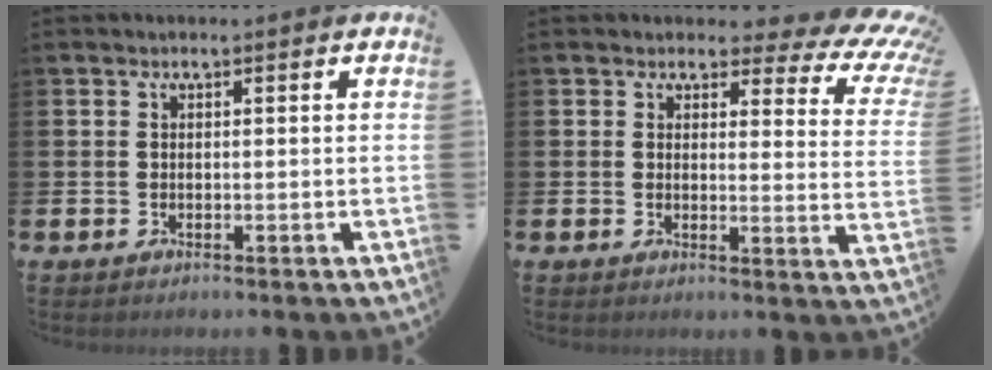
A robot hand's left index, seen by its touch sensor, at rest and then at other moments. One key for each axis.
{"total": 4.1, "fx": 3.1, "fy": 2.0, "fz": 1.8, "tx": -0.021, "ty": -0.038, "tz": 0.043}